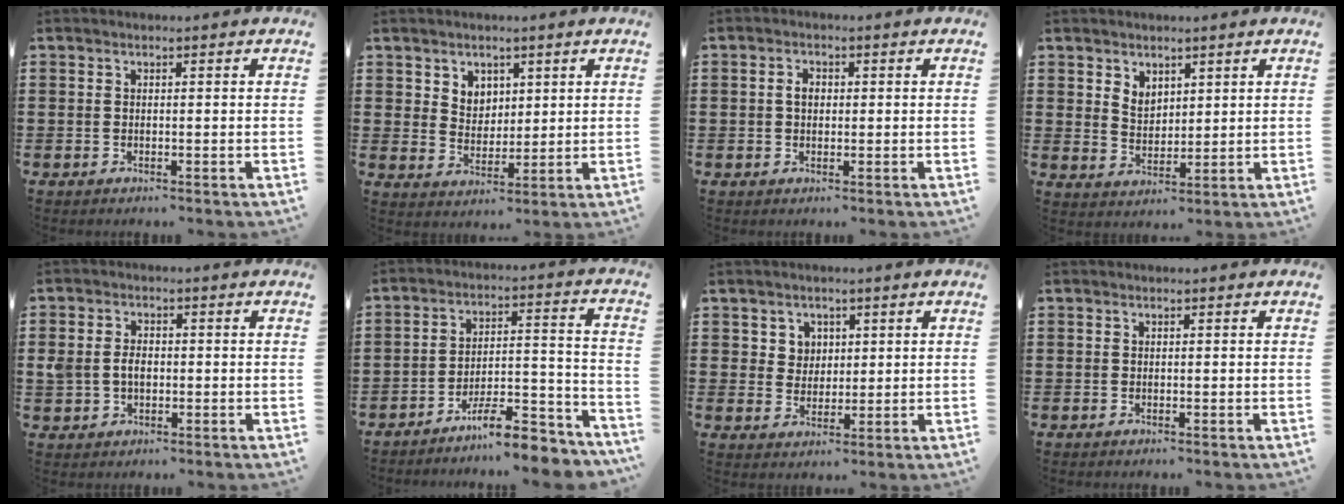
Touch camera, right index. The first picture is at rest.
{"total": 4.3, "force": [2.7, 3.3, 0.4], "torque": [-0.016, 0.004, 0.048]}
{"total": 2.1, "force": [0.2, 1.4, 1.6], "torque": [-0.033, 0.007, 0.002]}
{"total": 3.6, "force": [2.5, 2.5, 0.8], "torque": [-0.025, 0.009, 0.046]}
{"total": 3.4, "force": [-0.2, 2.5, 2.3], "torque": [-0.064, 0.002, -0.009]}
{"total": 9.3, "force": [-8.2, 1.2, 4.3], "torque": [-0.056, 0.025, -0.150]}
{"total": 3.5, "force": [1.7, 3.0, 0.5], "torque": [-0.016, 0.009, 0.029]}
{"total": 0.0}